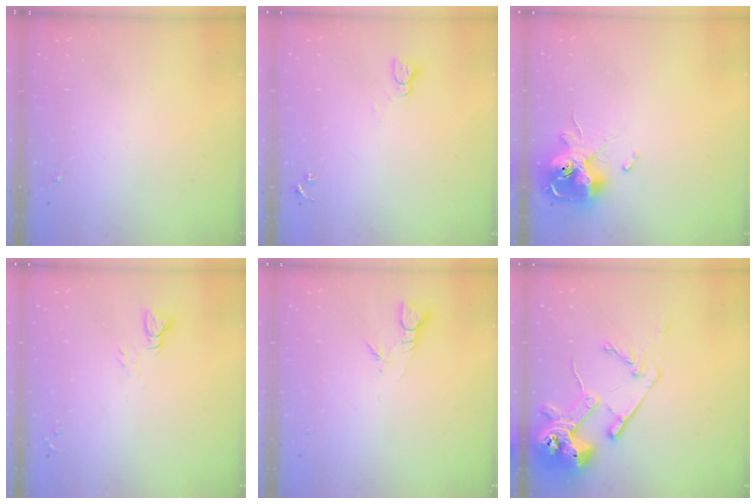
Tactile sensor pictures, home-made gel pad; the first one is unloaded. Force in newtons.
{"total": 2.2, "press": 2.2, "slide": 0.2}
{"total": 13.9, "press": 13.8, "slide": 1.9}
{"total": 2.8, "press": 2.8, "slide": 0.2}
{"total": 3.4, "press": 3.4, "slide": 0.2}
{"total": 16.9, "press": 16.8, "slide": 1.8}